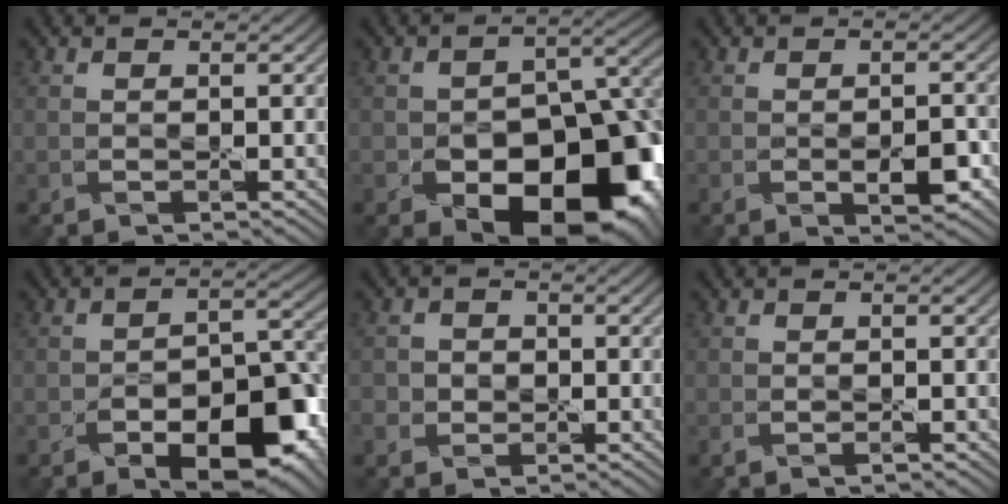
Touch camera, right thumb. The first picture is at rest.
{"total": 17.4, "force": [-8.1, 10.4, 11.2], "torque": [-0.126, -0.022, -0.120]}
{"total": 3.8, "force": [-1.3, 1.8, 3.1], "torque": [-0.048, -0.007, -0.016]}
{"total": 13.0, "force": [-6.6, 6.5, 9.1], "torque": [-0.125, -0.012, -0.100]}
{"total": 2.7, "force": [-0.6, 2.6, 0.6], "torque": [-0.014, -0.002, -0.017]}
{"total": 1.0, "force": [-0.6, 0.5, 0.6], "torque": [-0.013, -0.002, -0.009]}